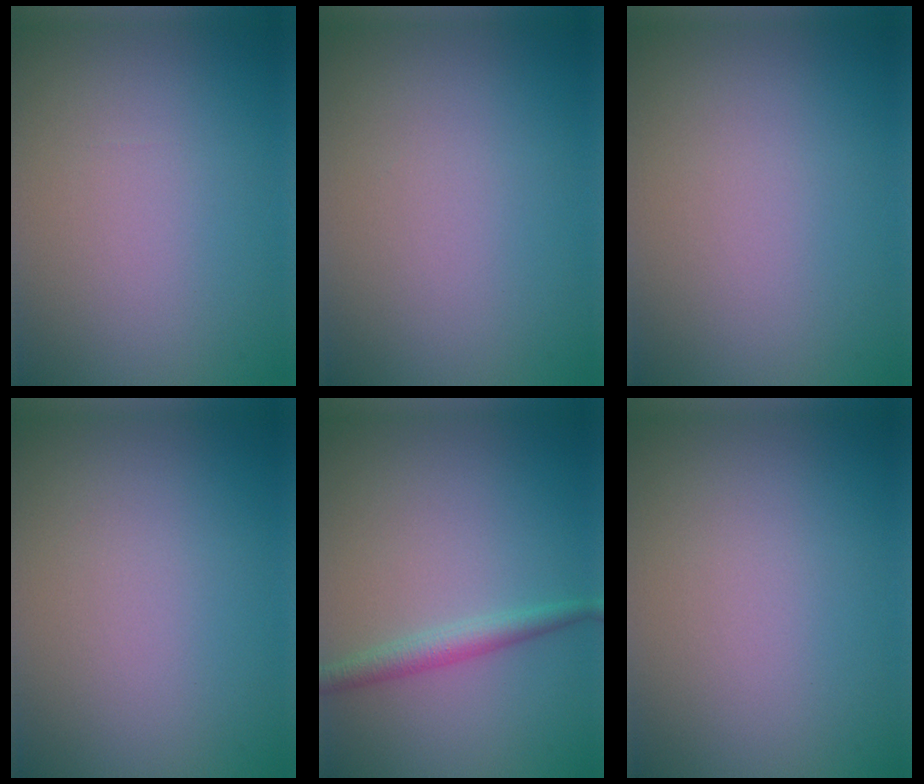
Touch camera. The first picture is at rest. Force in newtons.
{"total": 0.0}
{"total": 0.0}
{"total": 0.0}
{"total": 2.0, "press": 2.0, "slide": 0.1}
{"total": 0.0}